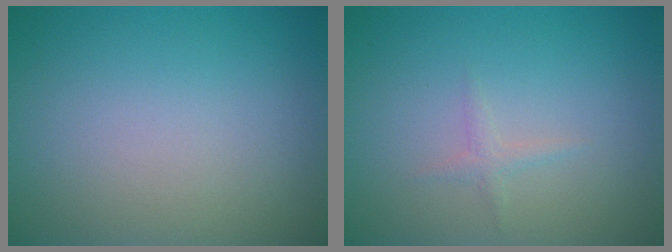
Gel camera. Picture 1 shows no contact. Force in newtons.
{"total": 0.8, "press": 0.8, "slide": 0.1}